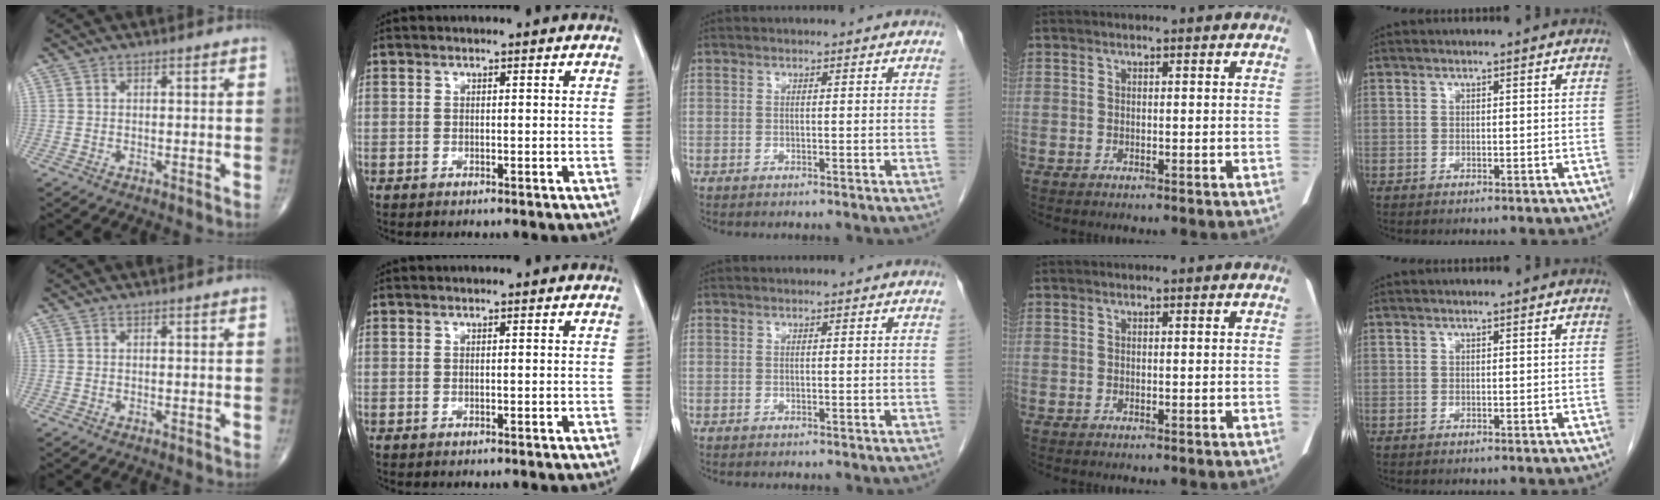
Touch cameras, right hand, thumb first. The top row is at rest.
{}